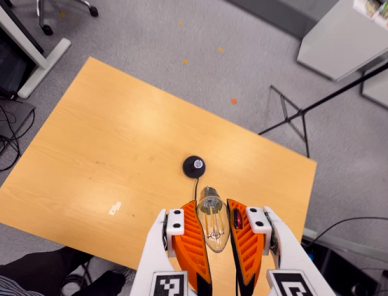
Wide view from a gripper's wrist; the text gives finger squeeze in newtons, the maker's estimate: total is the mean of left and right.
{"total": 20.8, "left": 25.4, "right": 16.3}